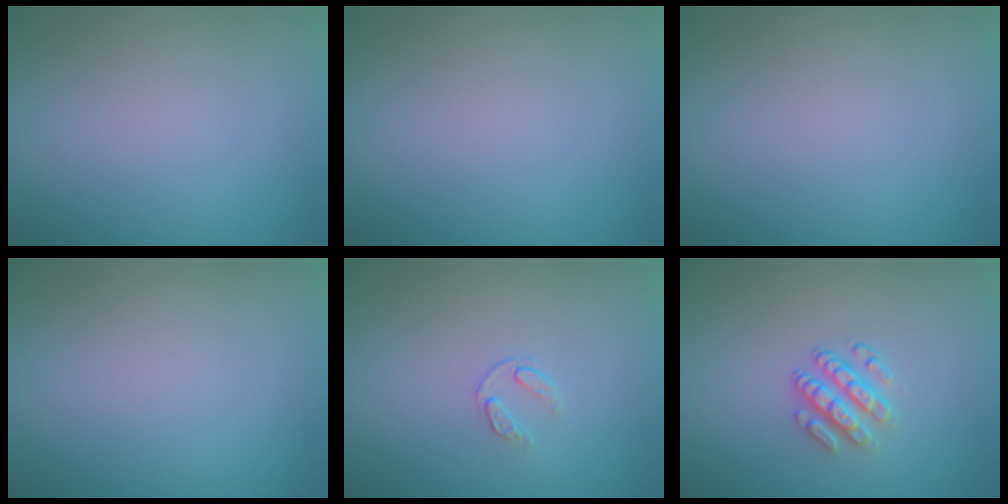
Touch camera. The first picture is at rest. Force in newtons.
{"total": 0.0}
{"total": 0.0}
{"total": 0.0}
{"total": 0.9, "press": 0.5, "slide": 0.8}
{"total": 2.9, "press": 2.5, "slide": 1.6}